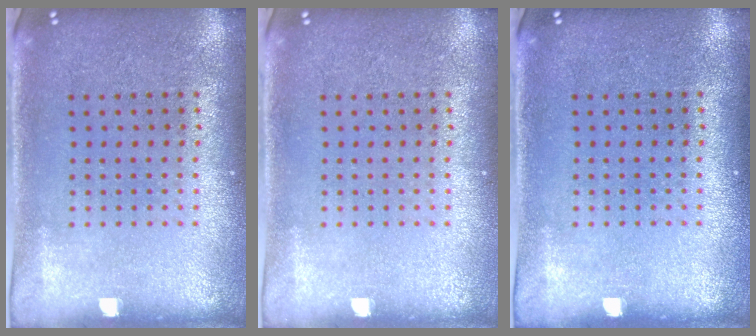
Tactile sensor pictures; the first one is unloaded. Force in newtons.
{"total": 0.0}
{"total": 0.0}